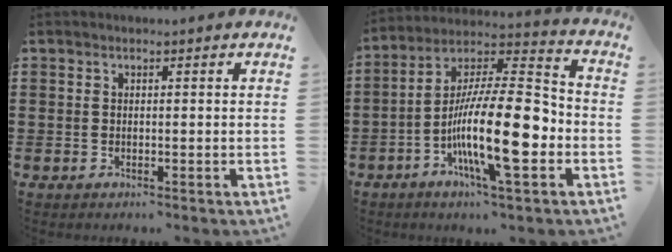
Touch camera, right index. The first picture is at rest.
{"total": 16.9, "force": [-4.7, 4.6, 15.5], "torque": [-0.283, -0.005, -0.082]}